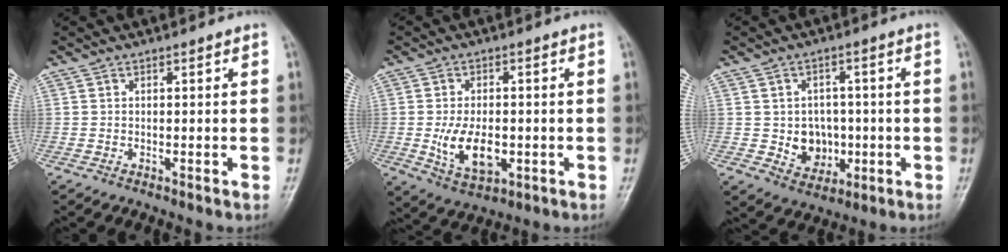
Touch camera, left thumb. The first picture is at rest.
{"total": 9.3, "force": [-1.5, 5.5, 7.3], "torque": [-0.118, -0.007, -0.017]}
{"total": 7.6, "force": [-0.7, 6.5, 3.8], "torque": [-0.016, 0.007, -0.001]}